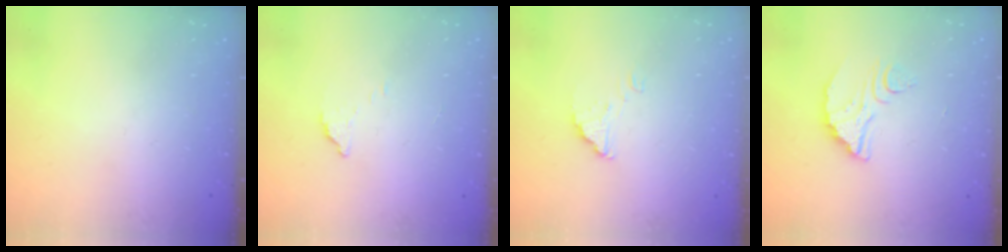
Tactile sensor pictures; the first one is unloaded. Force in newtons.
{"total": 2.8, "press": 2.7, "slide": 0.3}
{"total": 2.2, "press": 2.2, "slide": 0.1}
{"total": 6.5, "press": 6.4, "slide": 0.6}